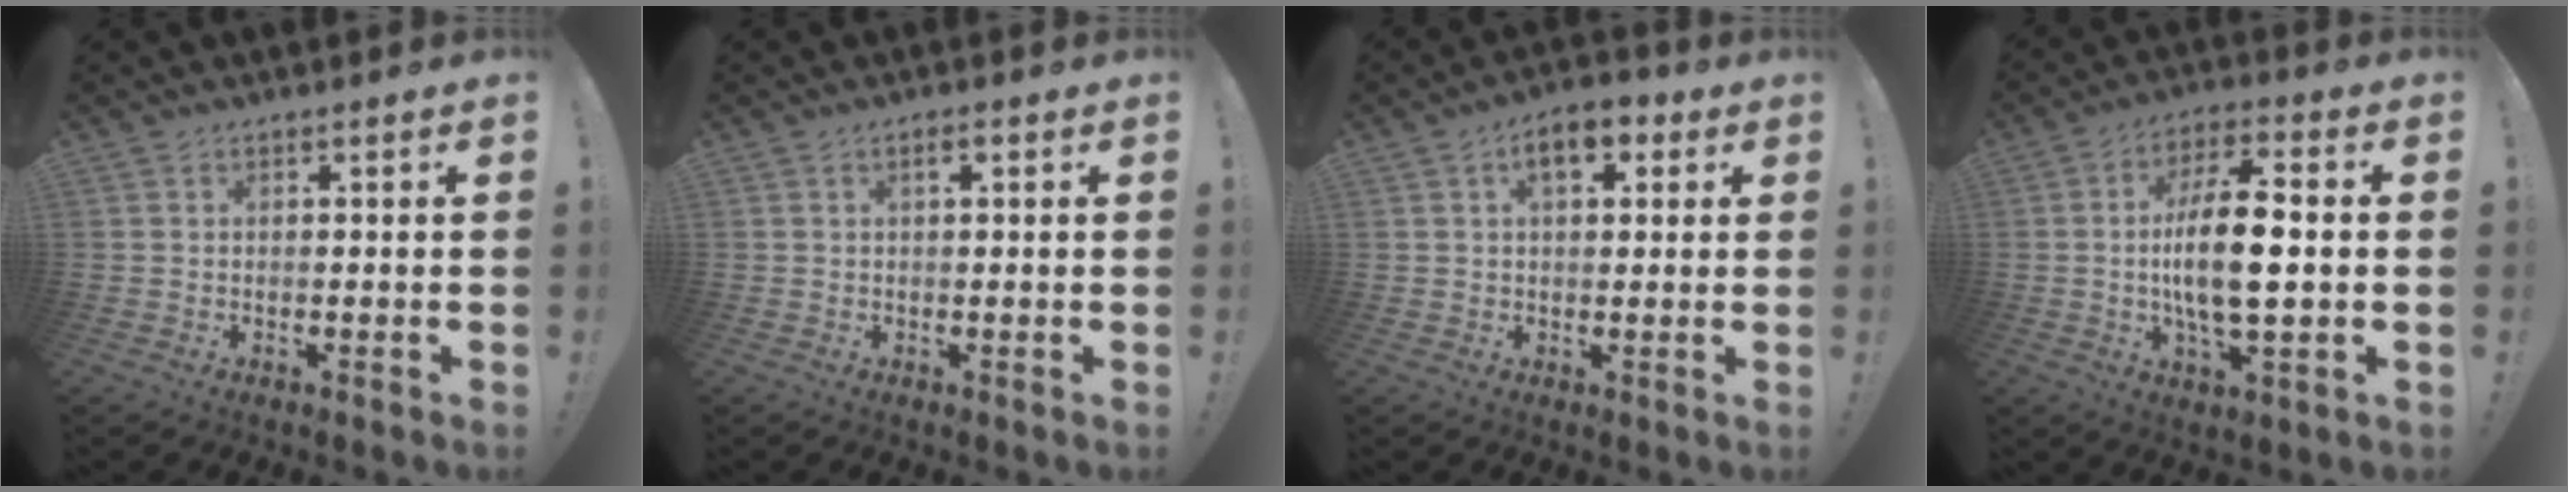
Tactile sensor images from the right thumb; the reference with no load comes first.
{"total": 1.8, "force": [0.7, 0.5, 1.6], "torque": [-0.027, 0.002, 0.009]}
{"total": 7.7, "force": [3.2, 4.0, 5.7], "torque": [-0.074, -0.001, 0.053]}
{"total": 15.4, "force": [-0.7, 5.5, 14.3], "torque": [-0.269, -0.003, -0.026]}